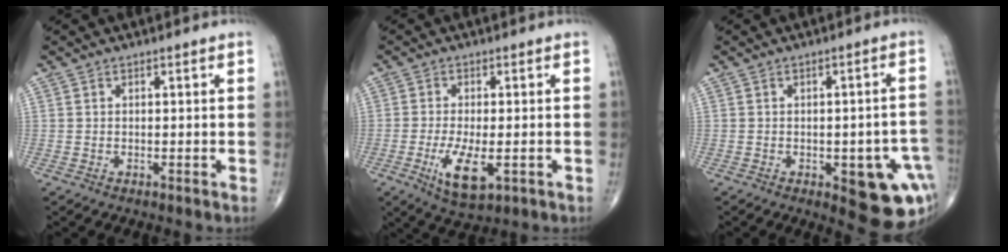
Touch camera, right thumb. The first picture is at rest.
{"total": 7.8, "force": [-2.4, 3.0, 6.8], "torque": [-0.126, -0.015, -0.035]}
{"total": 13.9, "force": [-4.3, 5.5, 12.0], "torque": [-0.103, 0.016, -0.034]}